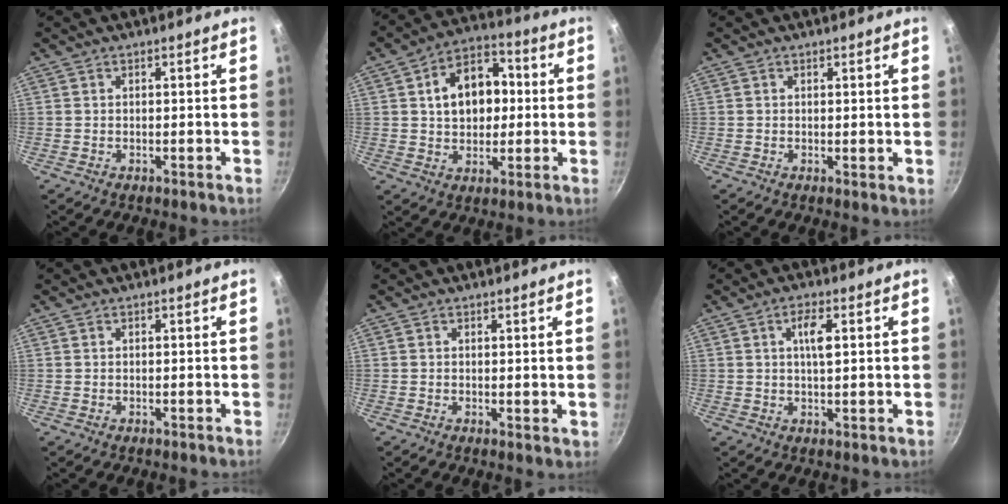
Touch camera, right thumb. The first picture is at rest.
{"total": 13.5, "force": [1.8, 9.6, 9.3], "torque": [-0.107, 0.021, 0.020]}
{"total": 0.9, "force": [0.5, 0.4, 0.7], "torque": [-0.010, -0.007, 0.005]}
{"total": 0.0}
{"total": 1.3, "force": [0.7, 0.7, 0.9], "torque": [-0.009, -0.008, 0.009]}
{"total": 4.6, "force": [1.3, 1.4, 4.2], "torque": [-0.070, 0.000, 0.022]}